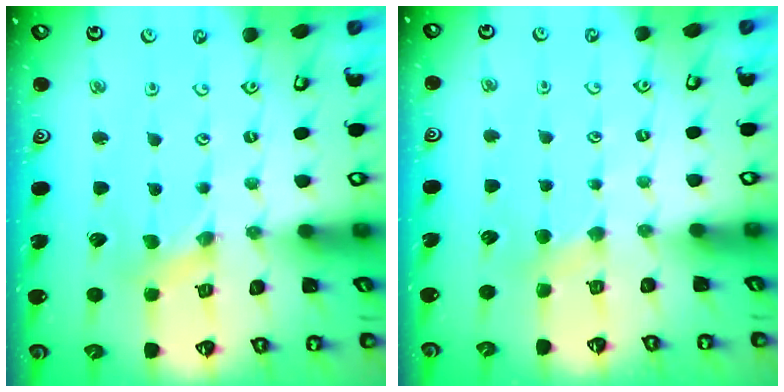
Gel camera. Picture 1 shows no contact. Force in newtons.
{"total": 2.8, "press": 2.8, "slide": 0.5}